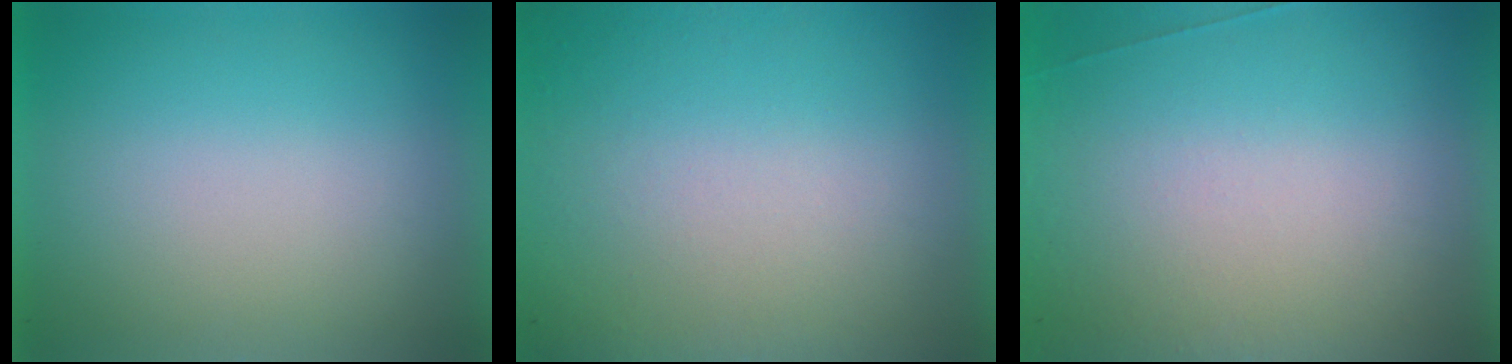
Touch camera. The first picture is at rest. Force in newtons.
{"total": 6.0}
{"total": 6.8}